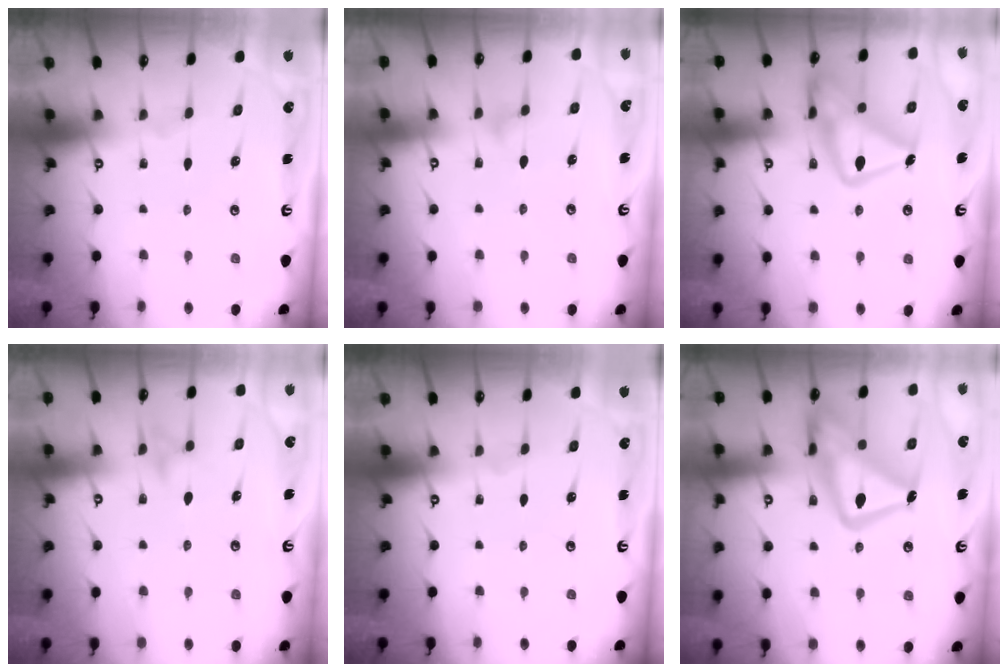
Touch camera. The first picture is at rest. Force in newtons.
{"total": 5.1, "press": 5.1, "slide": 0.4}
{"total": 18.9, "press": 18.9, "slide": 1.3}
{"total": 8.8, "press": 8.8, "slide": 0.7}
{"total": 0.0}
{"total": 19.8, "press": 19.7, "slide": 1.5}